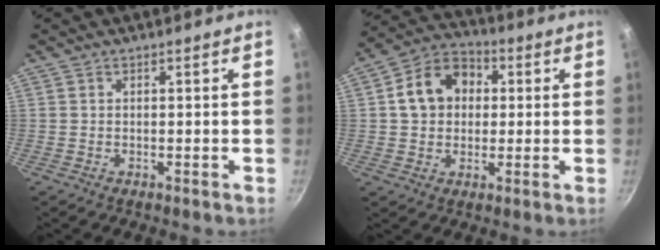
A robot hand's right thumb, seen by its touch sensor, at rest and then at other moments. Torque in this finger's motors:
{"motor_torque": [-0.70, 1.64, 1.04, 0.21, 0.06]}